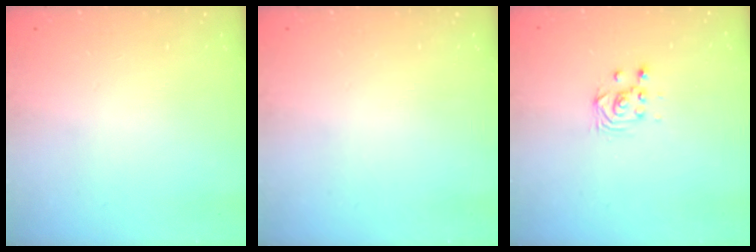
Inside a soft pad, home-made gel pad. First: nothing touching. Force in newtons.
{"total": 0.0}
{"total": 3.5, "press": 3.5, "slide": 0.4}